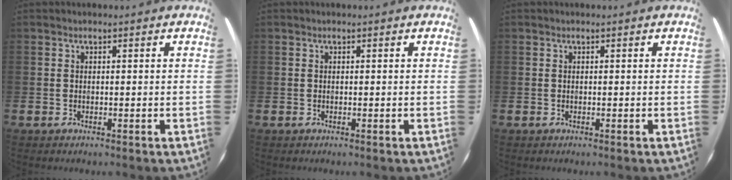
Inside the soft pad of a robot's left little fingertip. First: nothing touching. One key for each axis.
{"total": 0.0}
{"total": 0.0}